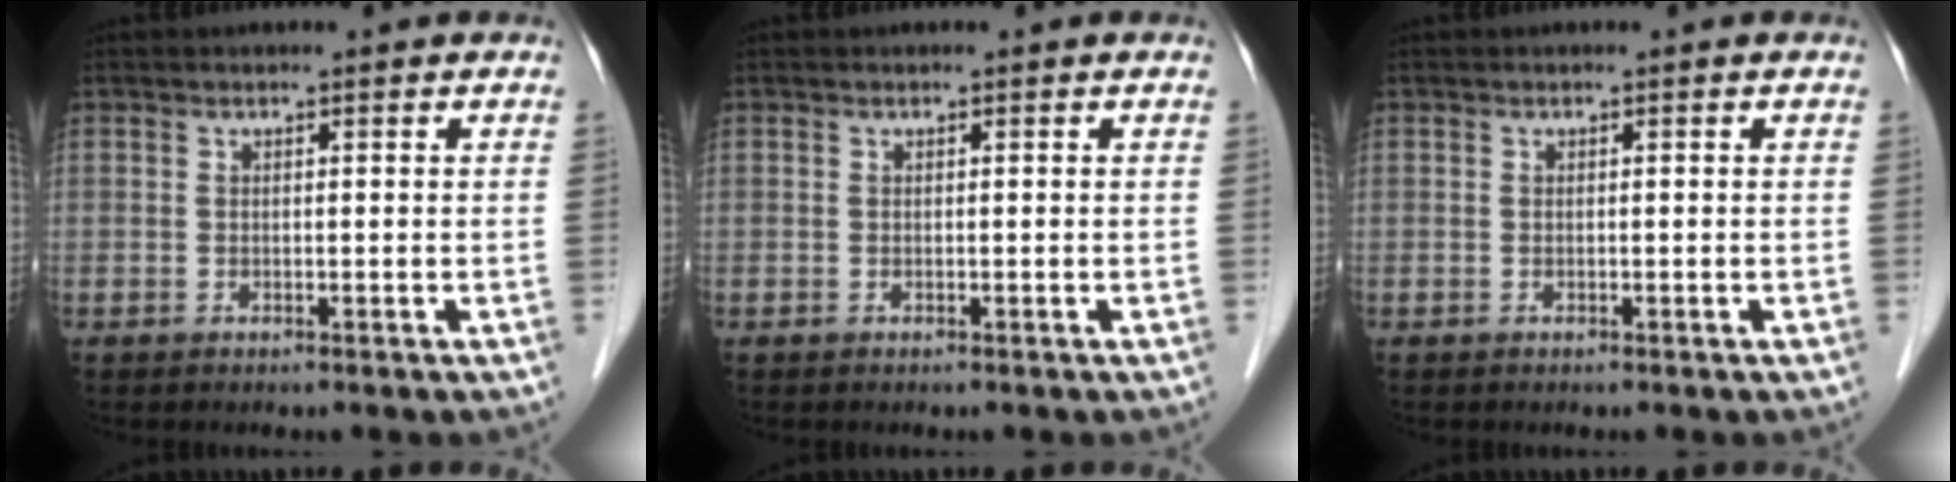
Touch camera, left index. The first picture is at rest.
{"total": 0.0}
{"total": 0.0}